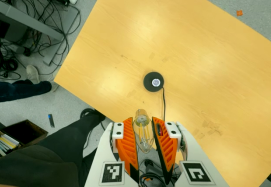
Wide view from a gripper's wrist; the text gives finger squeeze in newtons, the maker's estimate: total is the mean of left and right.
{"total": 11.5, "left": 11.6, "right": 11.4}